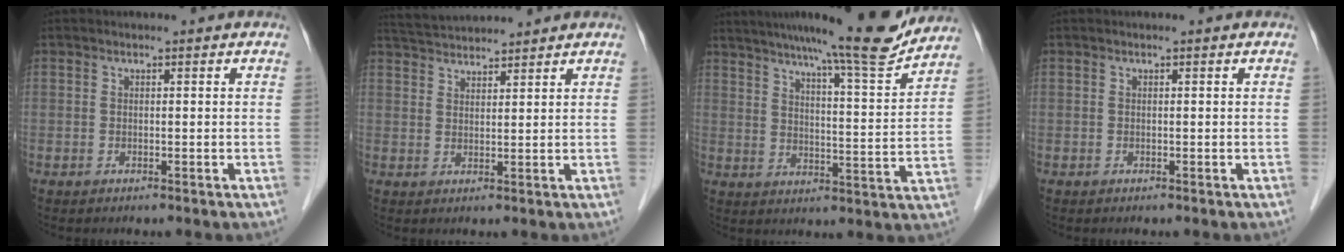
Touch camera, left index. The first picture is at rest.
{"total": 6.3, "force": [6.2, 0.3, 1.3], "torque": [-0.032, 0.036, 0.108]}
{"total": 16.0, "force": [14.3, -0.1, 7.3], "torque": [-0.107, -0.021, 0.193]}
{"total": 0.0}